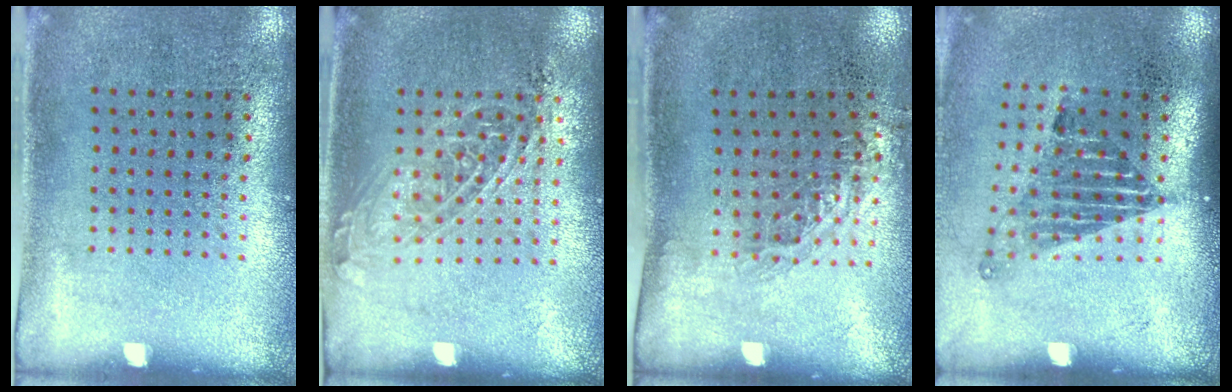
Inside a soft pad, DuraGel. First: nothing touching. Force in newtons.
{"total": 1.5, "press": 1.3, "slide": 0.6}
{"total": 0.8, "press": 0.8, "slide": 0.3}
{"total": 1.6, "press": 1.1, "slide": 1.2}